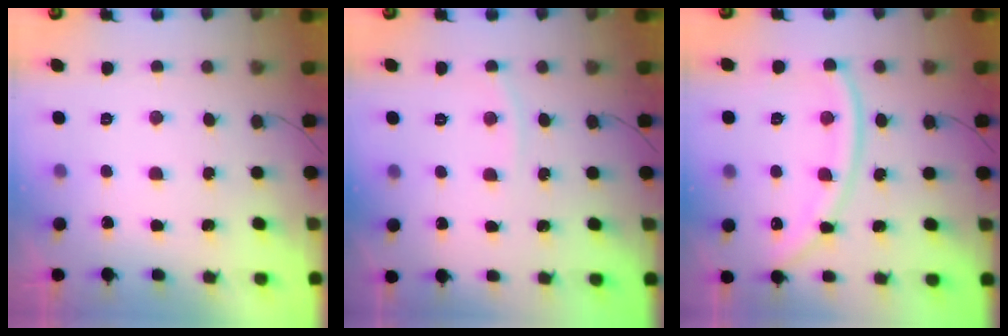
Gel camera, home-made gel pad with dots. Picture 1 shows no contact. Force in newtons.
{"total": 3.1, "press": 3.1, "slide": 0.2}
{"total": 13.1, "press": 13.0, "slide": 1.4}